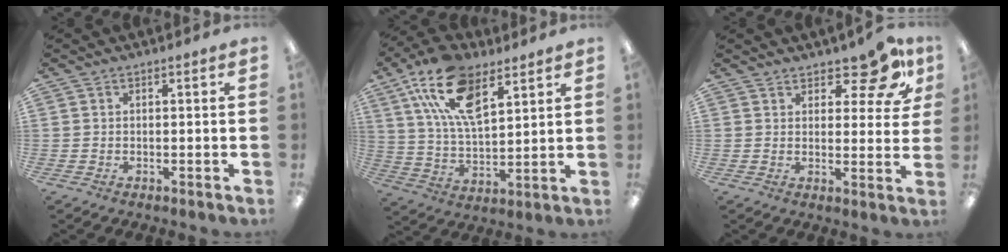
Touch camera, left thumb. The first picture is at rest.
{"total": 16.9, "force": [9.1, 8.4, 11.5], "torque": [-0.224, -0.025, 0.164]}
{"total": 9.1, "force": [6.7, 3.9, 4.7], "torque": [-0.053, -0.044, 0.117]}